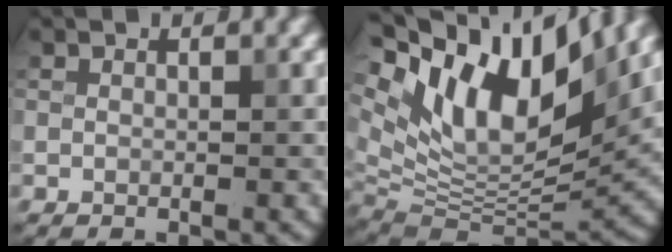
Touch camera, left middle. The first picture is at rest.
{"total": 14.6, "force": [7.3, 6.6, 10.7], "torque": [-0.200, 0.032, 0.125]}